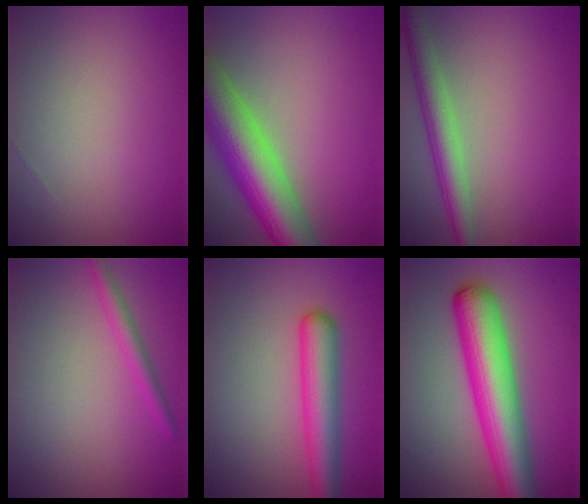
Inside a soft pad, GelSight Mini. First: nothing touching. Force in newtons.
{"total": 10.3, "press": 10.3, "slide": 0.4}
{"total": 3.9, "press": 3.9, "slide": 0.1}
{"total": 1.8, "press": 1.8, "slide": 0.1}
{"total": 4.9, "press": 4.9, "slide": 0.1}
{"total": 8.9, "press": 8.9, "slide": 0.3}